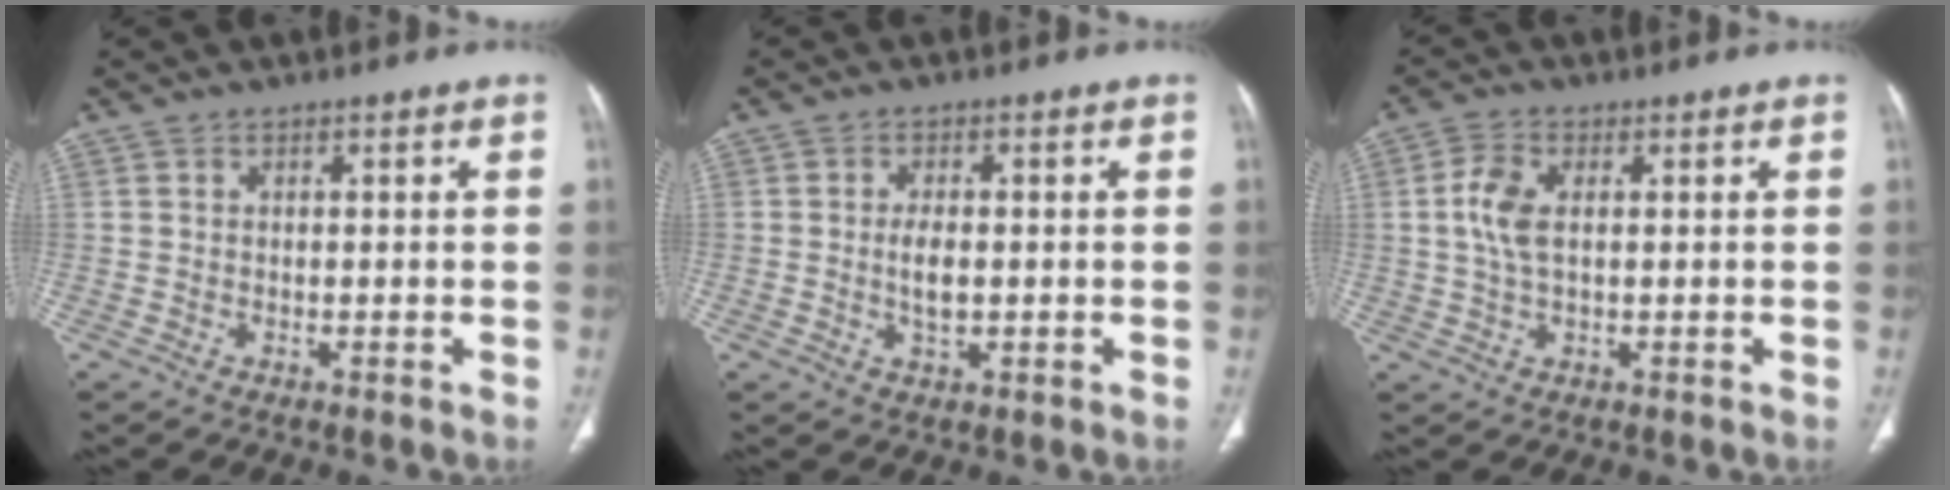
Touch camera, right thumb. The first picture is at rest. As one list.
[{"total": 3.8, "force": [-0.2, 1.9, 3.2], "torque": [-0.057, -0.002, -0.002]}, {"total": 5.8, "force": [0.8, 3.1, 4.8], "torque": [-0.118, 0.009, 0.016]}]